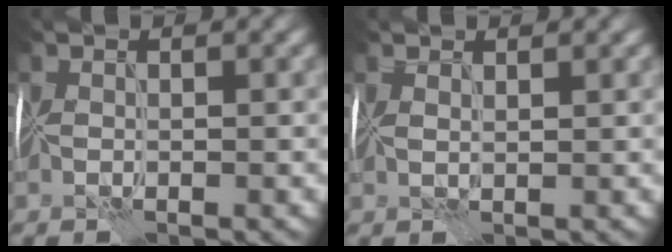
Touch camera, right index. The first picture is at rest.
{"total": 1.5, "force": [1.2, 0.5, 0.7], "torque": [-0.018, 0.005, 0.019]}